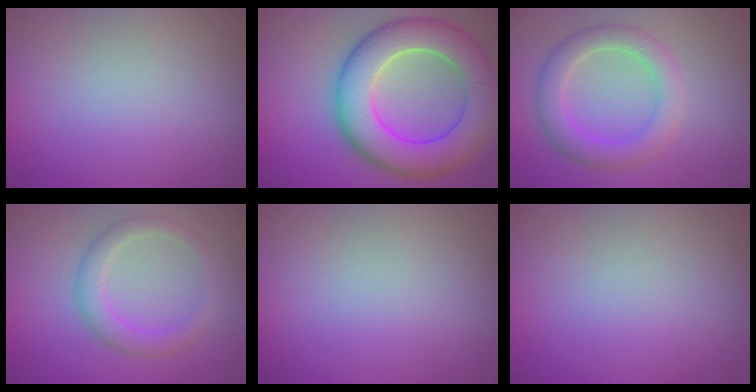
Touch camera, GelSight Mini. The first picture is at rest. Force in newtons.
{"total": 10.4, "press": 10.4, "slide": 0.4}
{"total": 4.4, "press": 4.4, "slide": 0.1}
{"total": 2.8, "press": 2.8, "slide": 0.1}
{"total": 0.0}
{"total": 0.0}